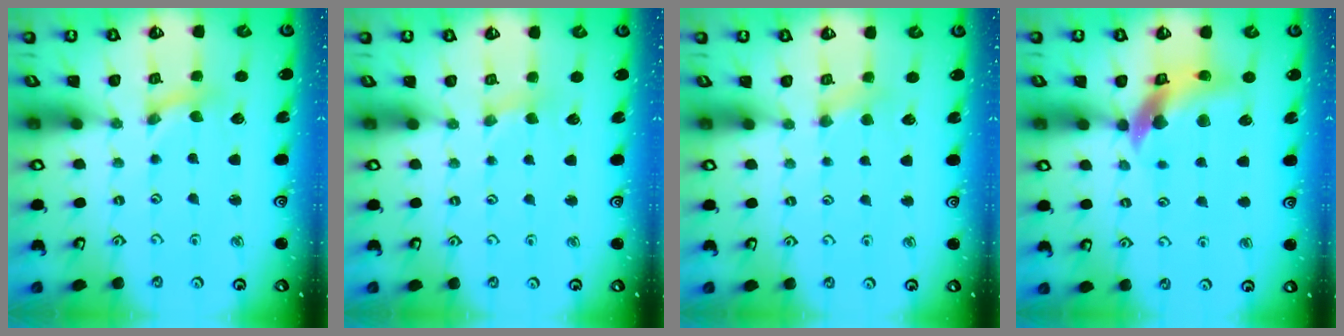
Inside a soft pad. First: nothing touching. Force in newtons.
{"total": 1.2, "press": 1.1, "slide": 0.3}
{"total": 2.9, "press": 2.8, "slide": 0.6}
{"total": 11.8, "press": 11.7, "slide": 1.6}